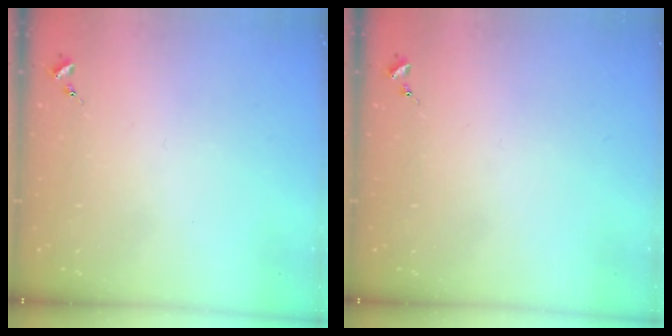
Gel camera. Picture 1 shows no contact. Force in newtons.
{"total": 0.0}